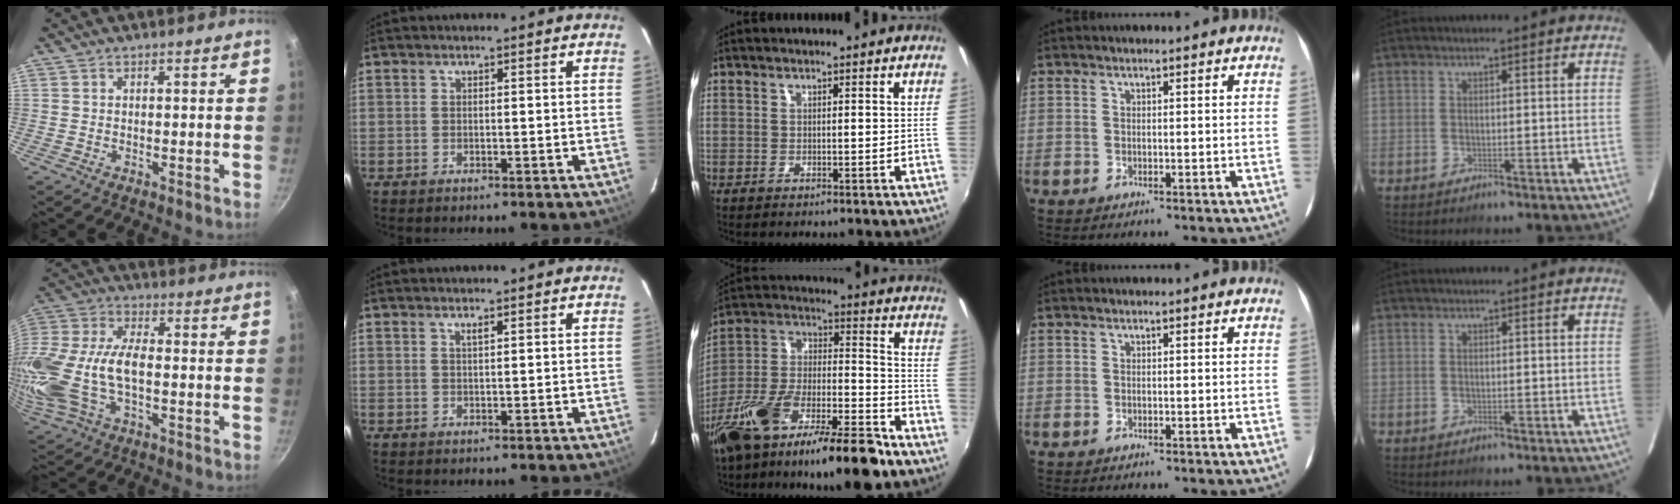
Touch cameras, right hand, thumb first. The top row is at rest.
{"thumb": {"total": 20.1, "force": [-2.7, 10.5, 17.0], "torque": [-0.376, 0.011, -0.060]}, "index": {"total": 0.8, "force": [0.5, 0.1, 0.7], "torque": [-0.012, 0.002, 0.010]}, "middle": {"total": 22.8, "force": [-15.2, 5.8, 16.0], "torque": [-0.288, -0.017, -0.263]}}